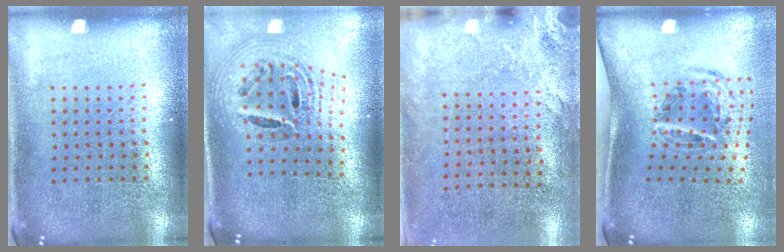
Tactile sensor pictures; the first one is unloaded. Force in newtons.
{"total": 1.9, "press": 1.5, "slide": 1.2}
{"total": 2.6, "press": 2.0, "slide": 1.6}
{"total": 1.5, "press": 1.1, "slide": 1.0}